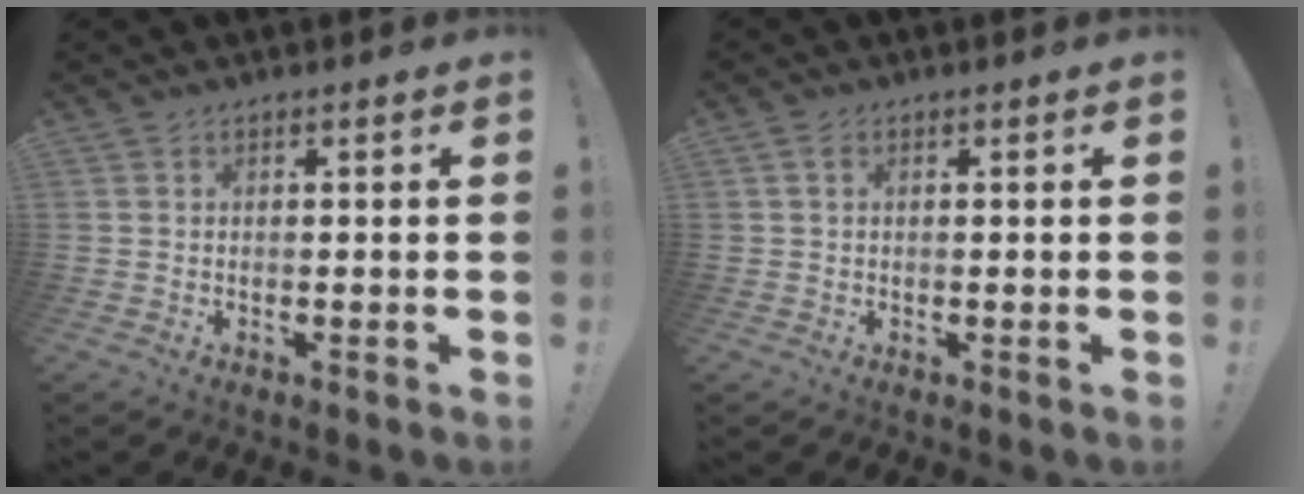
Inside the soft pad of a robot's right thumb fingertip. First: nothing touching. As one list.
[{"total": 1.8, "force": [0.7, 1.1, 1.2], "torque": [-0.021, 0.003, 0.012]}]